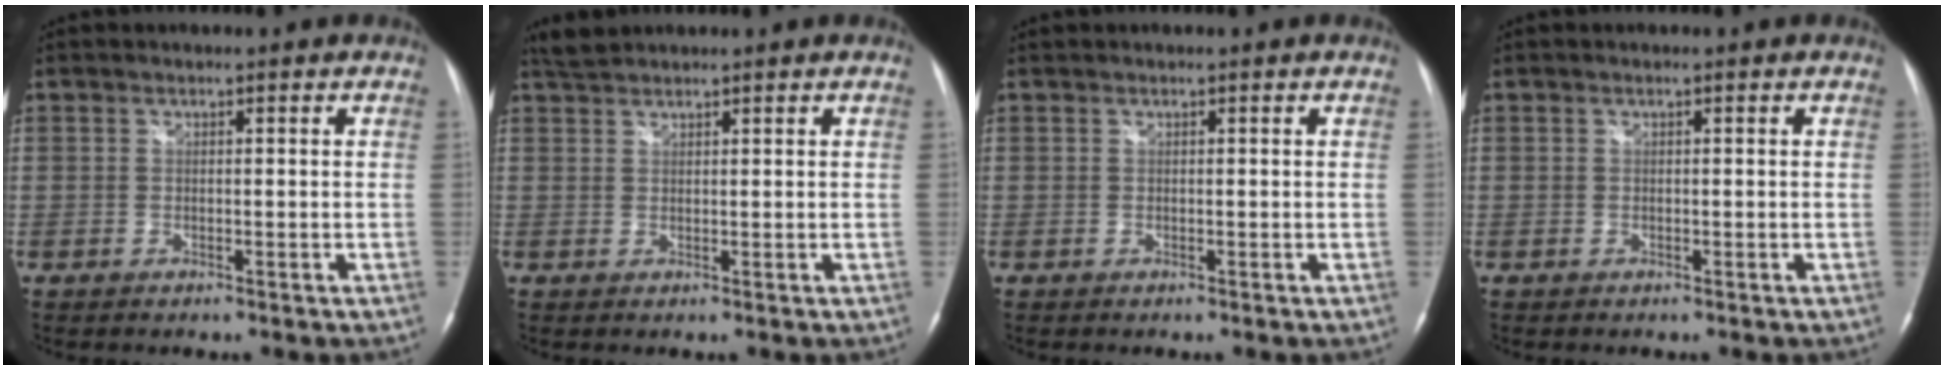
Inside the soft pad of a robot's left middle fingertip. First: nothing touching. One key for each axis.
{"total": 2.2, "fx": 2.2, "fy": 0.2, "fz": 0.4, "tx": -0.014, "ty": 0.012, "tz": 0.045}
{"total": 0.0}
{"total": 0.0}